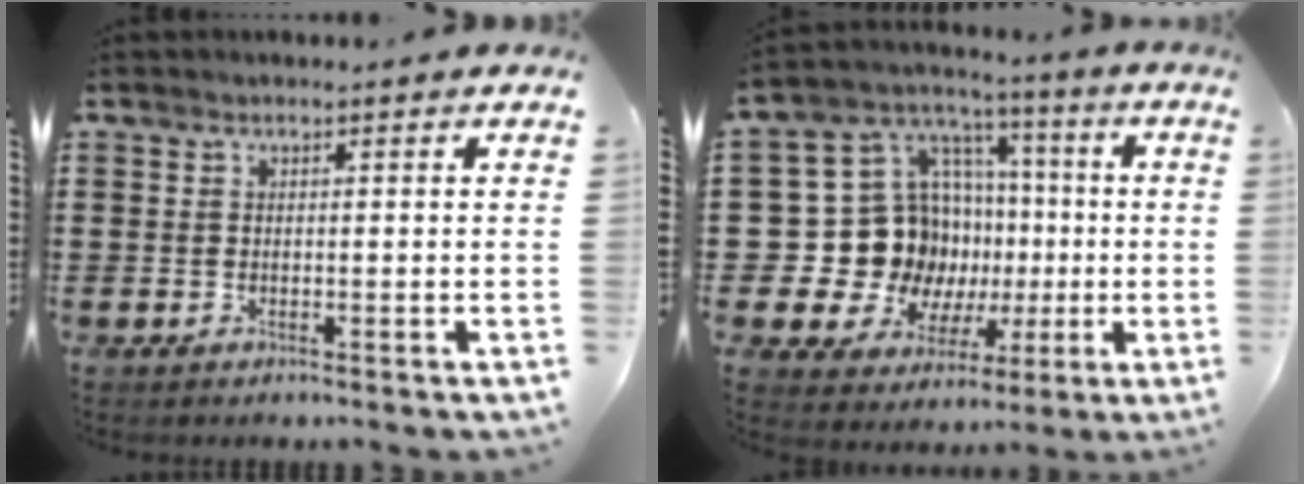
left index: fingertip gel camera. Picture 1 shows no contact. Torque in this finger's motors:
{"motor_torque": [1.45, -0.69, 0.65, 0.06]}